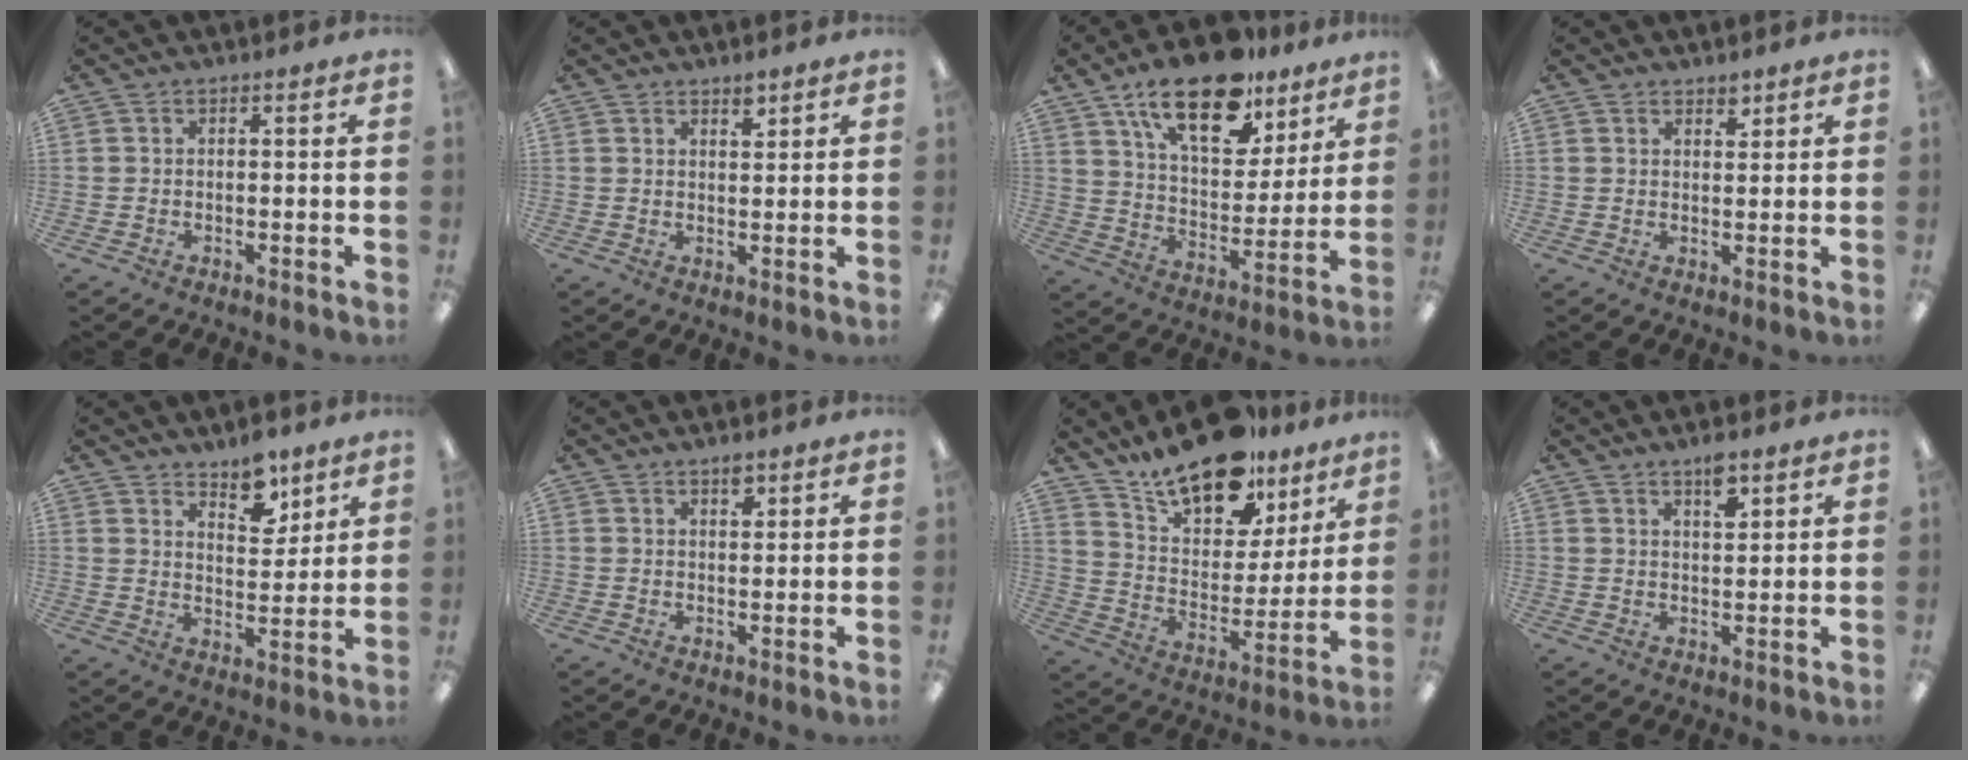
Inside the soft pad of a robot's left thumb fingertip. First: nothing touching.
{"total": 2.8, "force": [2.3, 1.1, 1.0], "torque": [0.001, -0.016, 0.038]}
{"total": 20.1, "force": [13.2, 9.3, 11.9], "torque": [-0.193, -0.062, 0.225]}
{"total": 2.7, "force": [2.2, 1.3, 0.8], "torque": [0.008, -0.014, 0.037]}
{"total": 8.4, "force": [6.8, 3.9, 3.2], "torque": [-0.028, -0.045, 0.118]}
{"total": 2.9, "force": [2.2, 1.3, 1.4], "torque": [-0.005, -0.010, 0.034]}
{"total": 20.6, "force": [15.6, 9.5, 9.6], "torque": [-0.165, -0.102, 0.277]}
{"total": 5.0, "force": [3.5, 1.9, 3.0], "torque": [-0.035, -0.018, 0.056]}